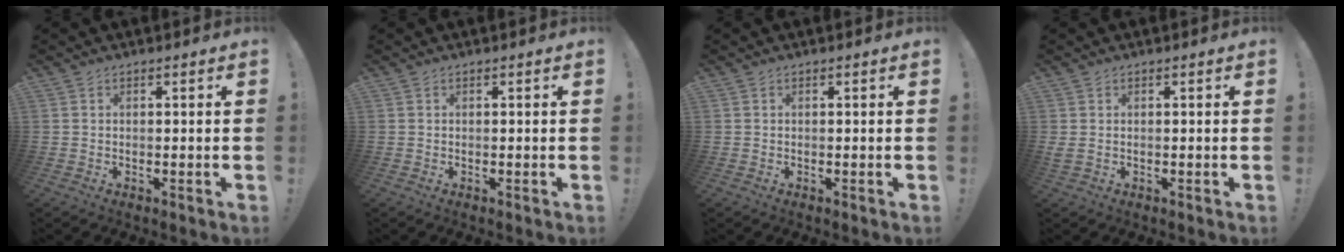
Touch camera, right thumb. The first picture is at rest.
{"total": 0.0}
{"total": 0.0}
{"total": 0.9, "force": [0.5, 0.3, 0.6], "torque": [-0.006, -0.002, 0.007]}